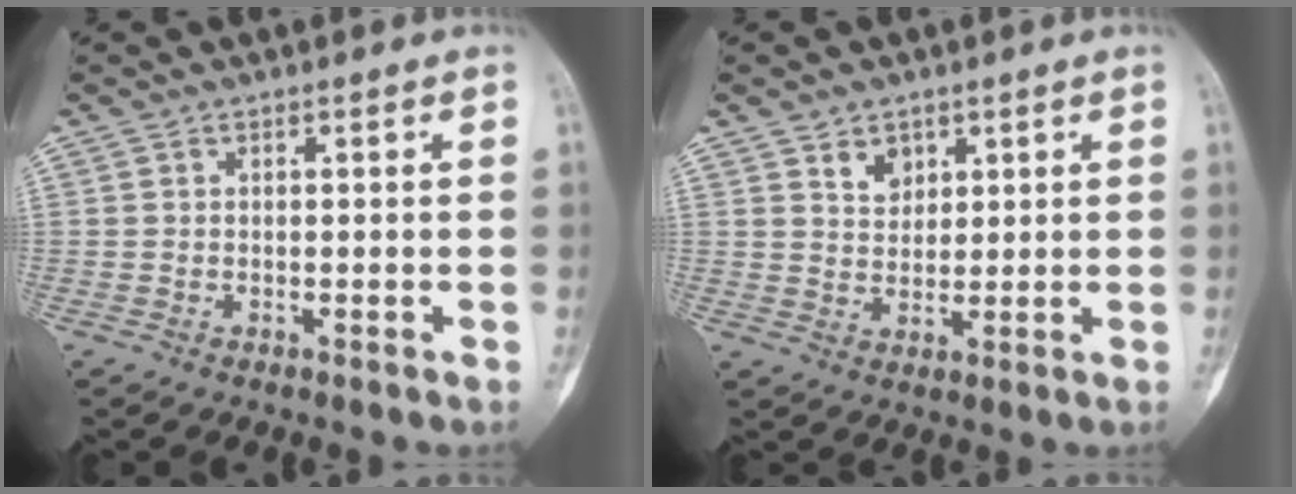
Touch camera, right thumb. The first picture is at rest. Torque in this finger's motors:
{"motor_torque": [-0.71, 0.63, 0.39, 0.59, 0.10]}